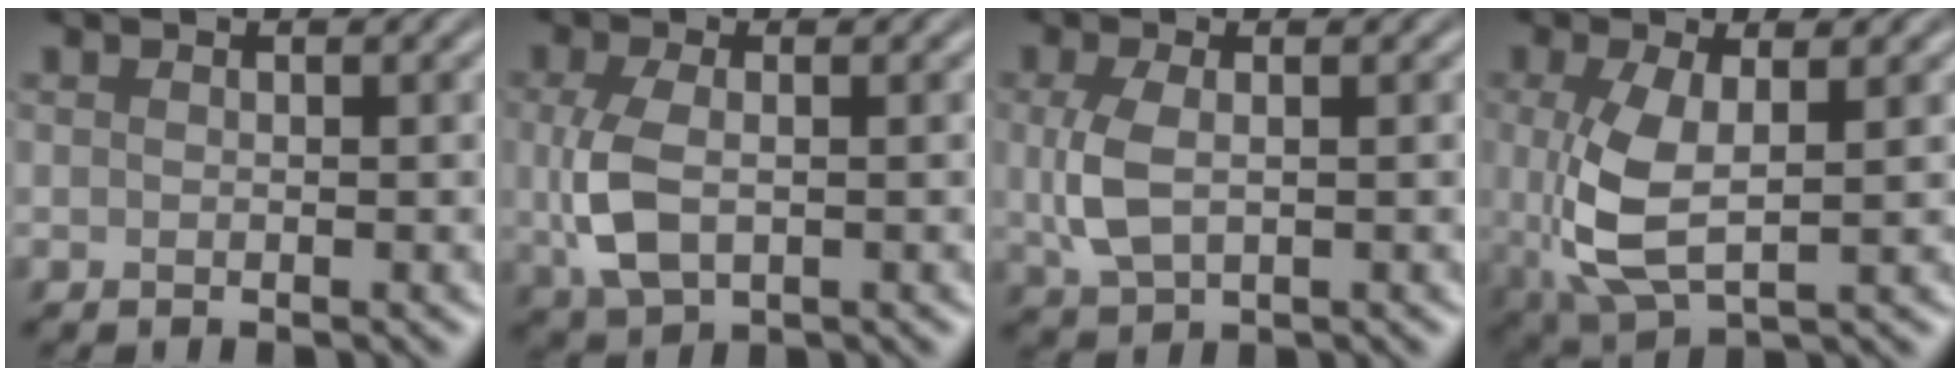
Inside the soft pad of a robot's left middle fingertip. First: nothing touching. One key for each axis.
{"total": 4.4, "fx": 0.0, "fy": 2.5, "fz": 3.6, "tx": -0.090, "ty": -0.001, "tz": 0.003}
{"total": 3.5, "fx": 0.3, "fy": 1.9, "fz": 2.9, "tx": -0.074, "ty": 0.001, "tz": 0.008}
{"total": 5.7, "fx": 0.3, "fy": 2.4, "fz": 5.2, "tx": -0.126, "ty": -0.009, "tz": 0.010}